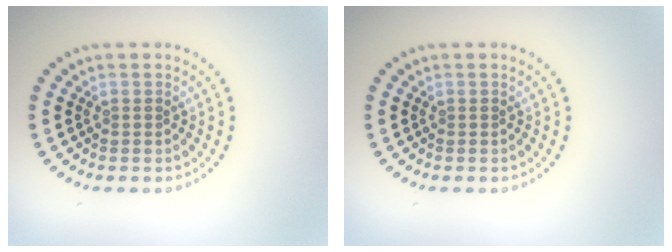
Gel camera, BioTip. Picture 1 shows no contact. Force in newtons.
{"total": 0.0}